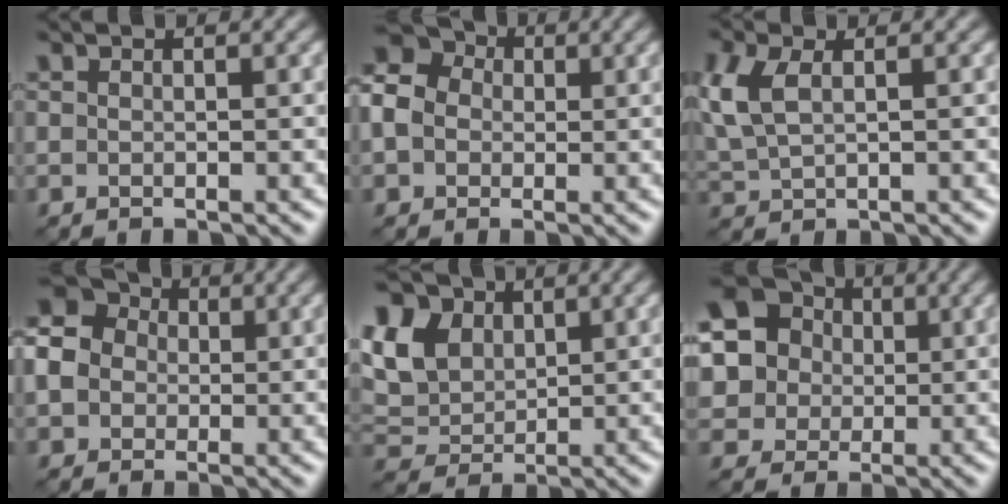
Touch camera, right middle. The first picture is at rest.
{"total": 8.6, "force": [1.1, 7.4, 4.2], "torque": [-0.096, 0.033, -0.017]}
{"total": 4.4, "force": [1.3, 2.4, 3.4], "torque": [-0.102, 0.009, 0.030]}
{"total": 10.2, "force": [0.9, 9.2, 4.4], "torque": [-0.114, 0.039, -0.020]}
{"total": 11.7, "force": [5.3, 8.3, 6.3], "torque": [-0.159, 0.034, 0.093]}
{"total": 15.5, "force": [4.6, 13.8, 5.4], "torque": [-0.158, 0.040, 0.057]}